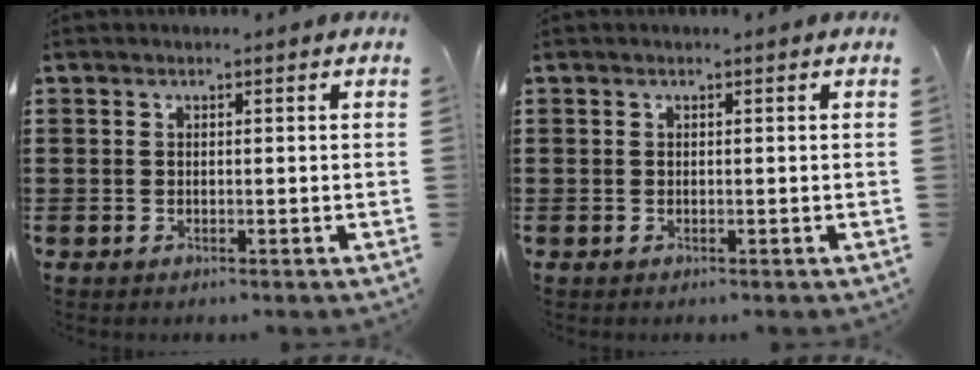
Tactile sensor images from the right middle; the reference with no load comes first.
{"total": 0.0}